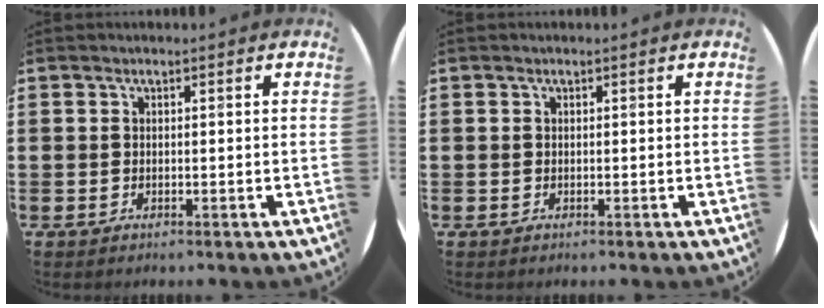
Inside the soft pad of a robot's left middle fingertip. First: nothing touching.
{"total": 0.0}